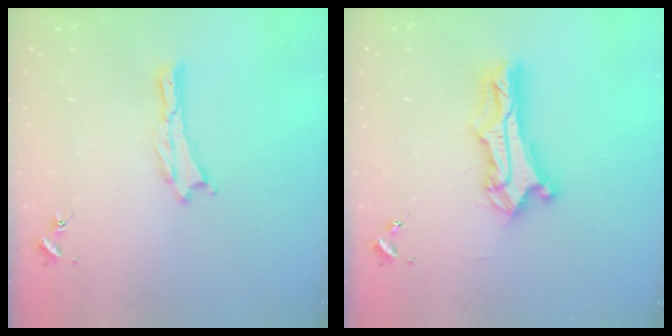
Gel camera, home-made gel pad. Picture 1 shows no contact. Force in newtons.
{"total": 8.8, "press": 8.7, "slide": 0.7}